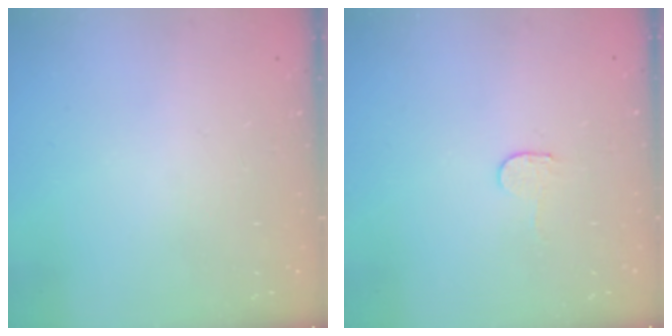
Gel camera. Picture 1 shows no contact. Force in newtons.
{"total": 2.3, "press": 2.3, "slide": 0.2}